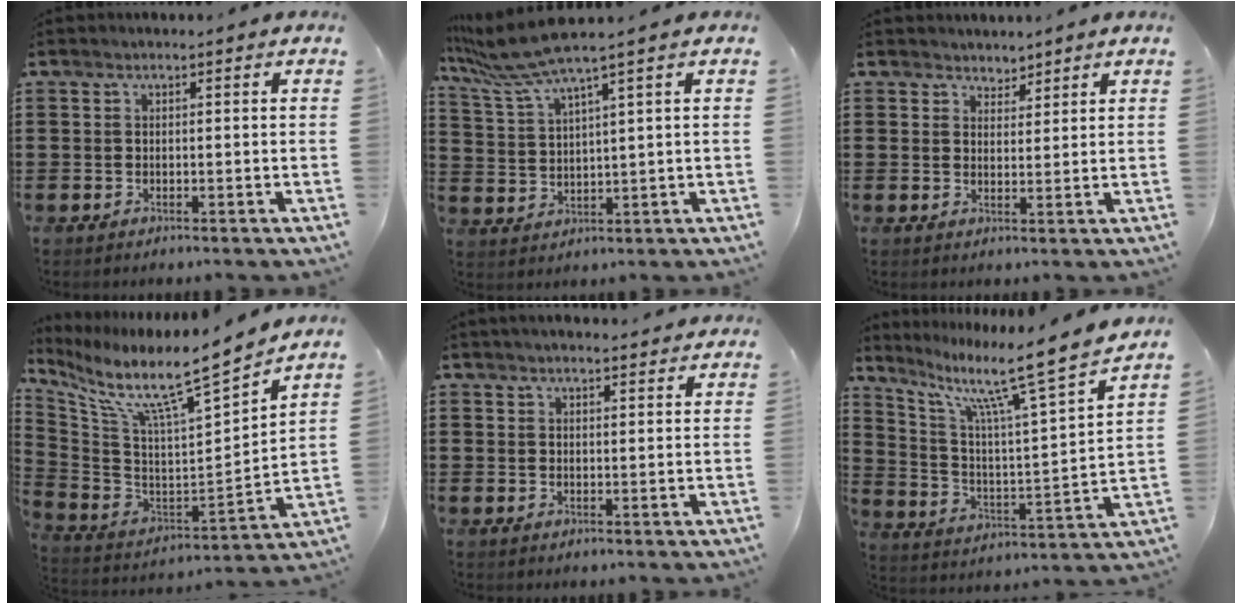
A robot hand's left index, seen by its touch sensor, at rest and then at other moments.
{"total": 6.3, "force": [4.8, -0.2, 4.1], "torque": [-0.115, -0.021, 0.079]}
{"total": 2.3, "force": [2.1, 0.9, -0.4], "torque": [0.000, 0.001, 0.040]}
{"total": 10.1, "force": [8.1, 0.5, 6.0], "torque": [-0.141, -0.073, 0.124]}
{"total": 2.2, "force": [2.1, 0.0, 0.5], "torque": [-0.014, -0.001, 0.040]}
{"total": 11.9, "force": [9.1, 0.3, 7.7], "torque": [-0.160, -0.070, 0.135]}